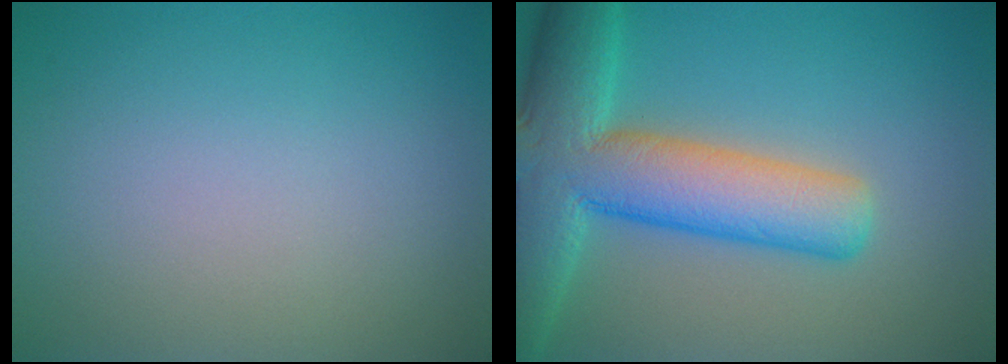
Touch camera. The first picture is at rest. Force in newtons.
{"total": 10.6, "press": 10.6, "slide": 0.7}